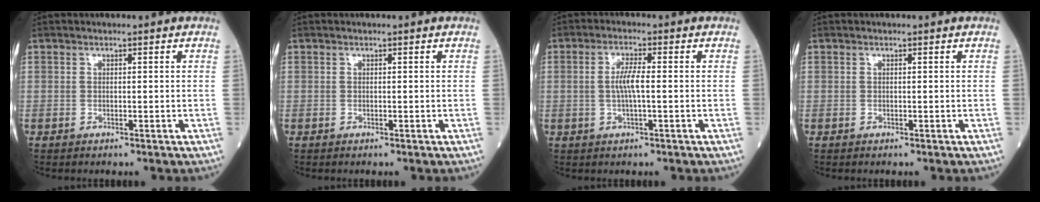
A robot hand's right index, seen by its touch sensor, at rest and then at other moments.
{"total": 0.0}
{"total": 3.8, "force": [-0.2, 0.3, 3.8], "torque": [-0.078, 0.001, -0.003]}
{"total": 0.0}